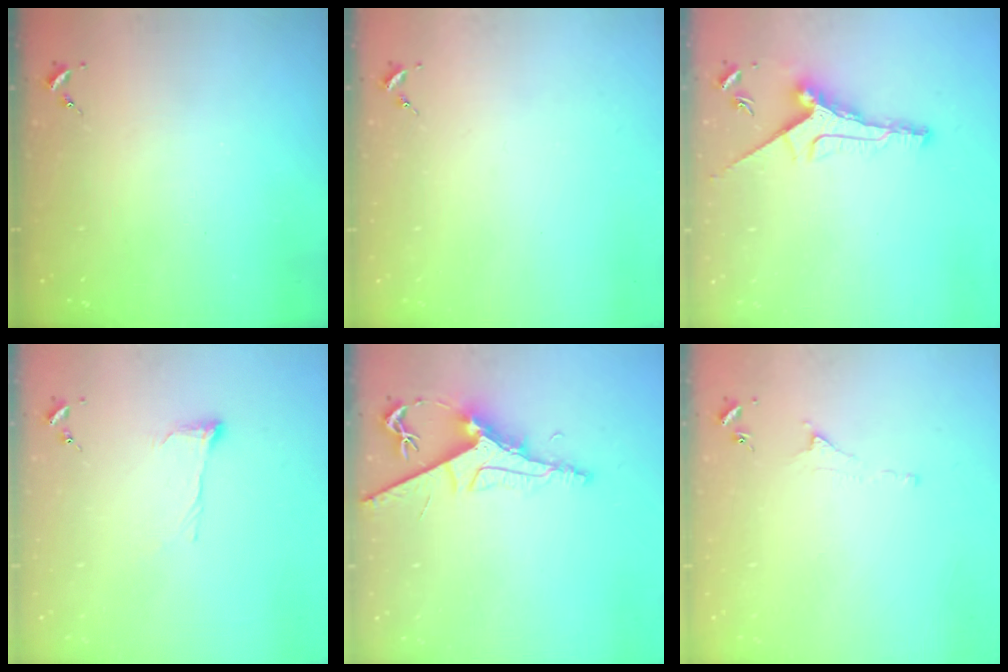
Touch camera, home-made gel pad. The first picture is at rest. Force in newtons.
{"total": 0.0}
{"total": 9.9, "press": 9.9, "slide": 0.2}
{"total": 8.7, "press": 8.7, "slide": 0.3}
{"total": 8.9, "press": 8.9, "slide": 0.9}
{"total": 3.7, "press": 3.6, "slide": 0.7}